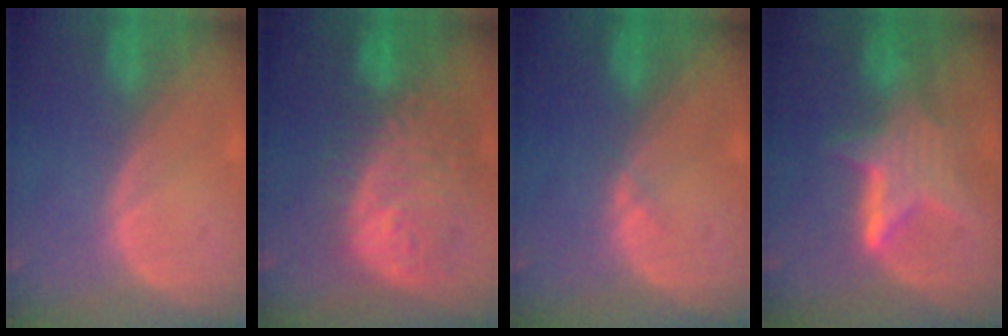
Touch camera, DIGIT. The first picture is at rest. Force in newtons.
{"total": 12.1, "press": 10.8, "slide": 5.6}
{"total": 0.6, "press": 0.5, "slide": 0.2}
{"total": 6.4, "press": 6.4, "slide": 0.6}